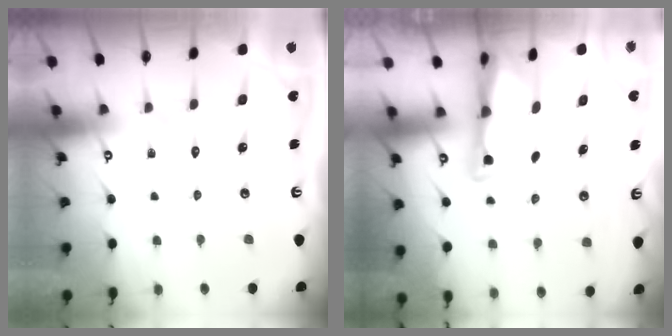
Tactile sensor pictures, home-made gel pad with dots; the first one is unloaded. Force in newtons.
{"total": 3.0, "press": 2.9, "slide": 0.5}